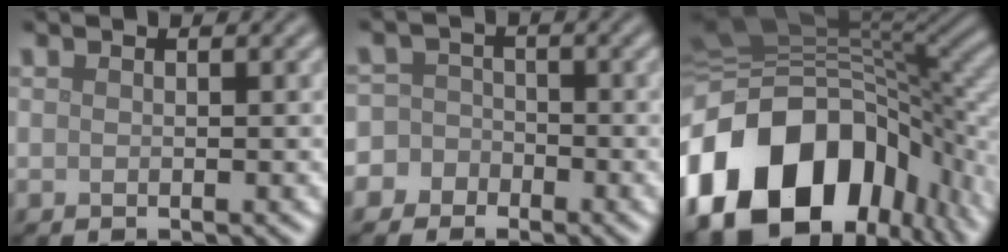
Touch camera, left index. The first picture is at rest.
{"total": 5.5, "force": [-2.7, 4.7, 0.5], "torque": [0.014, 0.011, -0.076]}
{"total": 18.4, "force": [-7.2, 12.0, 11.8], "torque": [-0.250, -0.024, -0.120]}